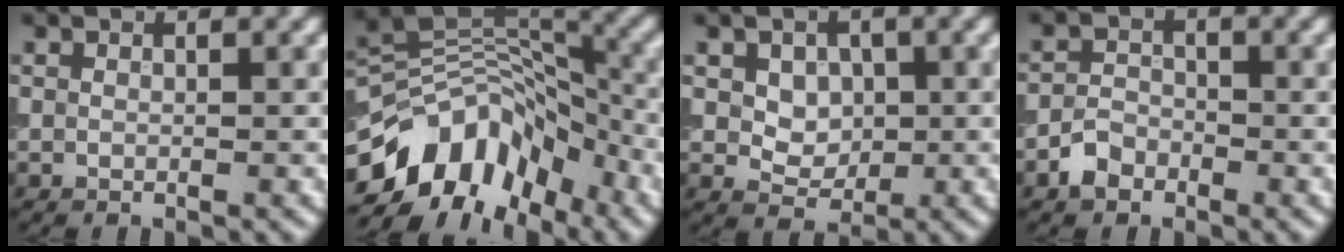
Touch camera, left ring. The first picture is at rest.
{"total": 10.8, "force": [-6.2, 6.9, 5.6], "torque": [-0.086, 0.021, -0.120]}
{"total": 2.8, "force": [0.6, 2.1, 1.7], "torque": [-0.026, -0.004, 0.014]}
{"total": 2.1, "force": [-1.4, 1.3, 0.7], "torque": [-0.010, 0.008, -0.031]}